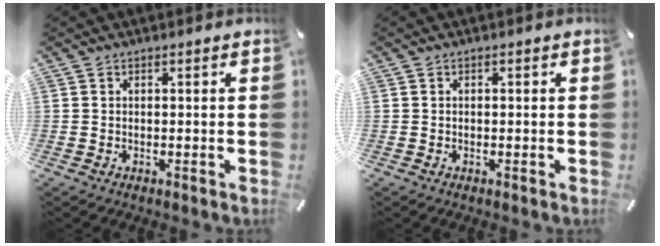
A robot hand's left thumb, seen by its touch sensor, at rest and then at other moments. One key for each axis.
{"total": 0.0}